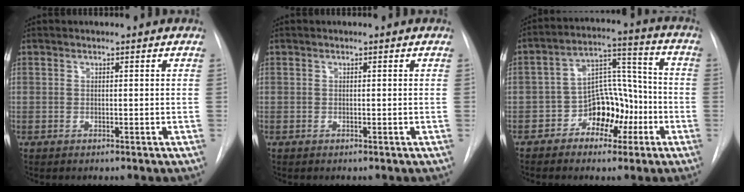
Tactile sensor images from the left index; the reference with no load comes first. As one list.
[{"total": 0.0}, {"total": 9.7, "force": [-4.1, 6.1, 6.3], "torque": [-0.106, 0.037, -0.063]}]